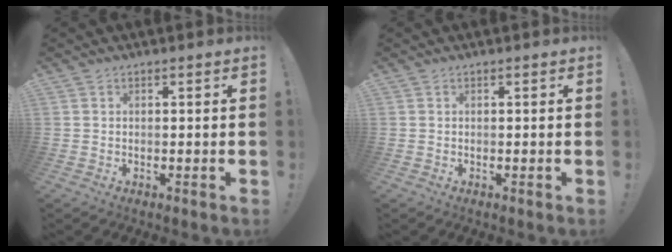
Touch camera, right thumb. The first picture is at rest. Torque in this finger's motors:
{"motor_torque": [0.00, 0.00, 0.00, 0.00, 0.00]}